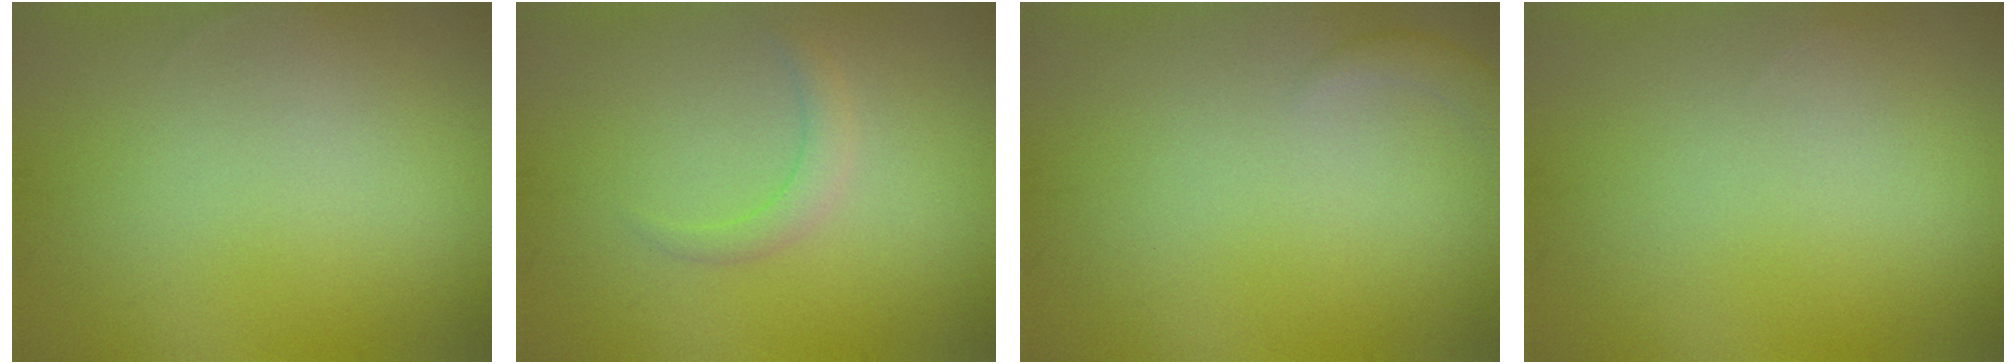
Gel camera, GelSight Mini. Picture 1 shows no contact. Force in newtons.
{"total": 1.4, "press": 1.4, "slide": 0.0}
{"total": 1.1, "press": 1.1, "slide": 0.1}
{"total": 0.0}